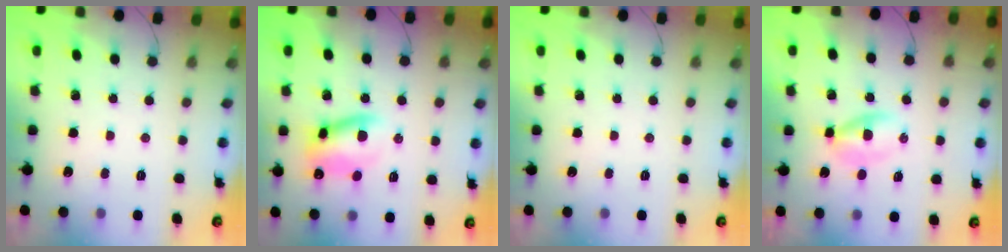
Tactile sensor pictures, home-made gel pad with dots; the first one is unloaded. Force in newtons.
{"total": 10.8, "press": 10.6, "slide": 1.9}
{"total": 0.0}
{"total": 2.8, "press": 2.5, "slide": 1.3}